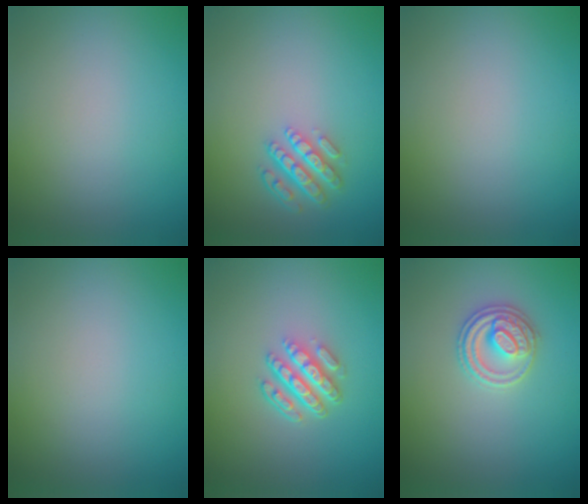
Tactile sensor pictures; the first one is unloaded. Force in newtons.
{"total": 4.3, "press": 3.3, "slide": 2.8}
{"total": 0.0}
{"total": 0.0}
{"total": 4.5, "press": 3.1, "slide": 3.2}
{"total": 2.9, "press": 2.9, "slide": 0.1}